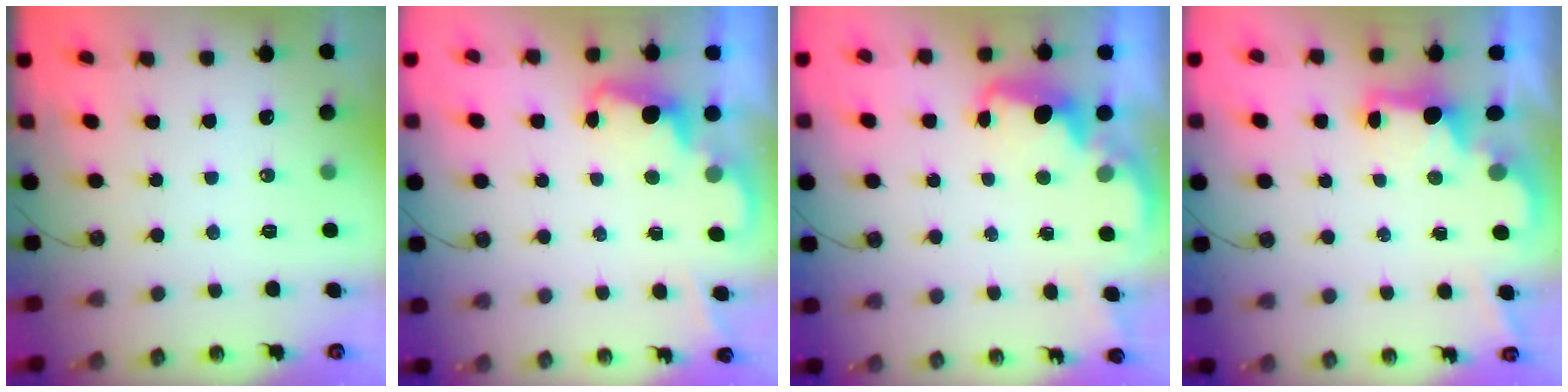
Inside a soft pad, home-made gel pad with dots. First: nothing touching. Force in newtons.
{"total": 2.4, "press": 2.4, "slide": 0.5}
{"total": 2.5, "press": 2.4, "slide": 0.7}
{"total": 2.1, "press": 1.9, "slide": 0.8}